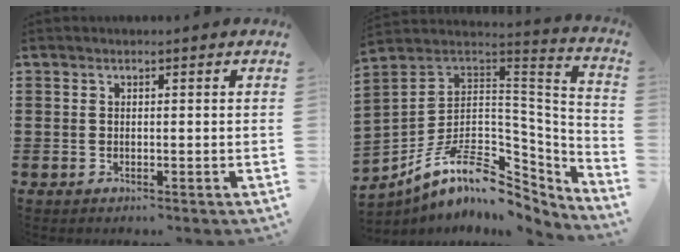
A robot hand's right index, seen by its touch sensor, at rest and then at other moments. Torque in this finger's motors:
{"motor_torque": [-1.43, 0.40, -0.99, -0.21]}